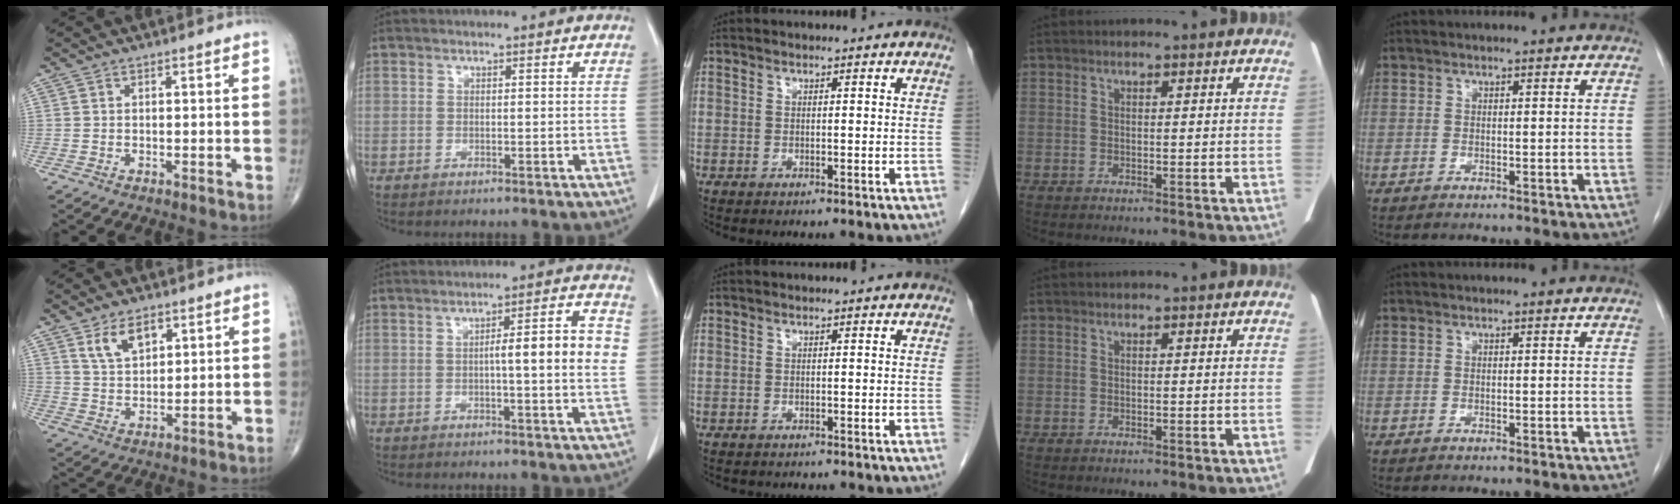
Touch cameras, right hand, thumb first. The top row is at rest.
{"thumb": {"total": 6.7, "force": [3.5, 3.7, 4.3], "torque": [-0.064, -0.019, 0.069]}, "index": {"total": 8.1, "force": [0.2, 0.6, 8.1], "torque": [-0.112, 0.015, -0.001]}, "middle": {"total": 1.7, "force": [-1.5, 0.5, 0.4], "torque": [-0.011, -0.003, -0.019]}}